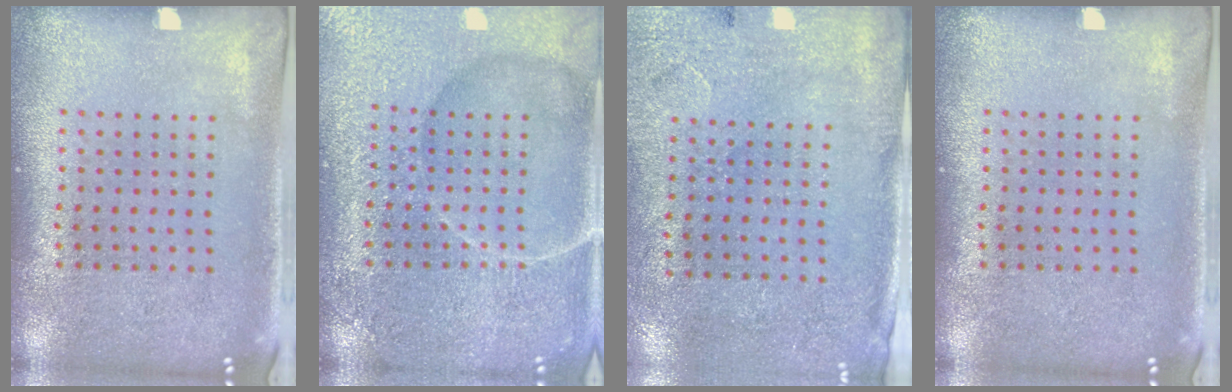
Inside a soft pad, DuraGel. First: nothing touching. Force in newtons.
{"total": 6.6, "press": 6.5, "slide": 0.9}
{"total": 2.6, "press": 2.1, "slide": 1.5}
{"total": 0.0}